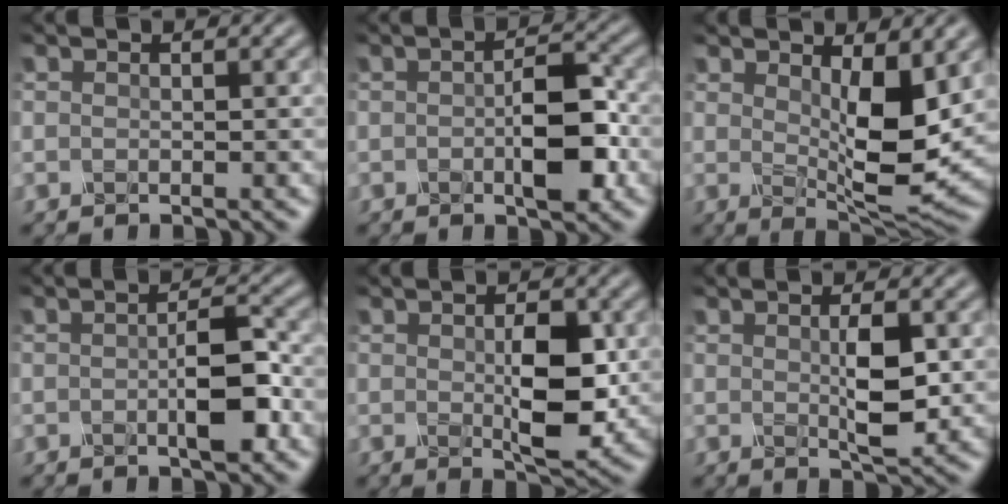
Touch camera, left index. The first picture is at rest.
{"total": 4.6, "force": [-1.1, 1.4, 4.2], "torque": [-0.075, 0.007, -0.017]}
{"total": 6.7, "force": [0.9, 2.1, 6.3], "torque": [-0.107, -0.007, 0.023]}
{"total": 3.7, "force": [-1.0, 0.7, 3.5], "torque": [-0.062, 0.009, -0.017]}
{"total": 4.8, "force": [-0.1, 1.8, 4.5], "torque": [-0.080, -0.002, 0.005]}
{"total": 3.2, "force": [0.3, 0.6, 3.1], "torque": [-0.063, 0.001, 0.011]}